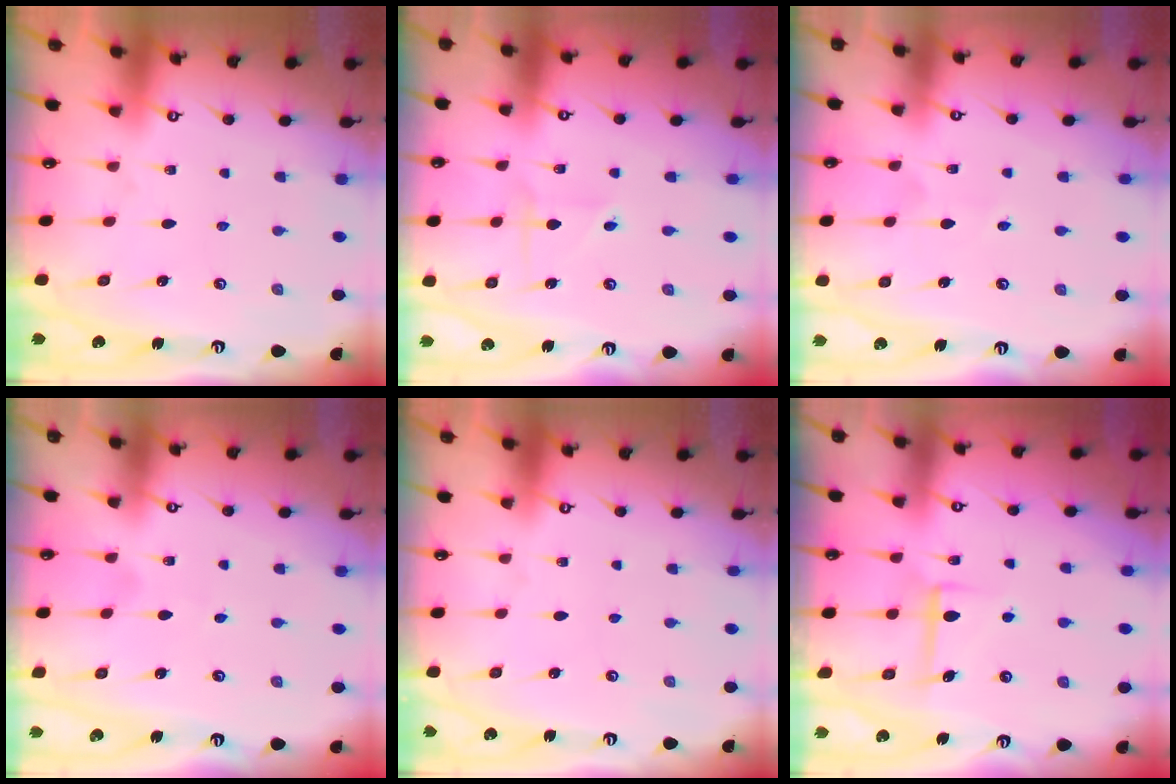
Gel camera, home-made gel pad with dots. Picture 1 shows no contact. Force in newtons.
{"total": 2.9, "press": 2.9, "slide": 0.2}
{"total": 3.5, "press": 3.5, "slide": 0.4}
{"total": 2.0, "press": 2.0, "slide": 0.2}
{"total": 0.0}
{"total": 5.9, "press": 5.8, "slide": 0.4}